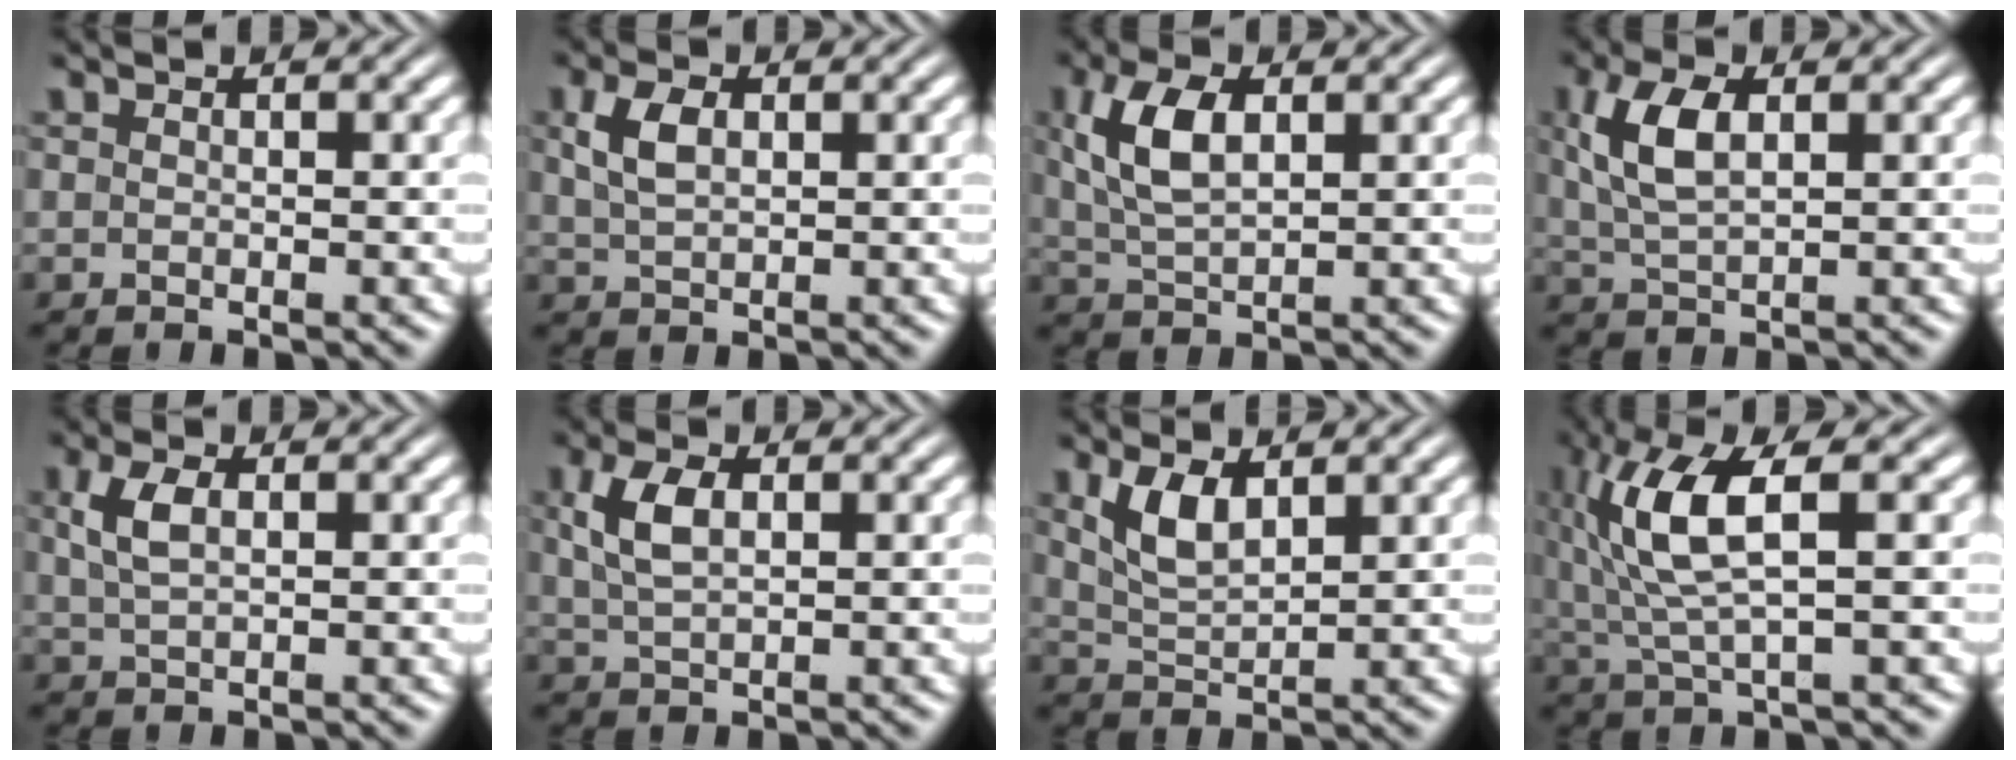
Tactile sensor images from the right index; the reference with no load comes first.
{"total": 2.6, "force": [0.7, 1.4, 2.0], "torque": [-0.042, -0.004, 0.020]}
{"total": 4.8, "force": [1.1, 2.5, 3.9], "torque": [-0.089, -0.006, 0.029]}
{"total": 4.3, "force": [1.0, 2.1, 3.6], "torque": [-0.079, -0.002, 0.026]}
{"total": 2.4, "force": [0.6, 1.1, 2.1], "torque": [-0.046, -0.002, 0.017]}
{"total": 3.1, "force": [0.8, 1.5, 2.6], "torque": [-0.058, -0.001, 0.020]}
{"total": 3.3, "force": [1.1, 1.8, 2.6], "torque": [-0.061, -0.011, 0.028]}
{"total": 7.7, "force": [1.4, 3.1, 6.9], "torque": [-0.151, -0.002, 0.036]}